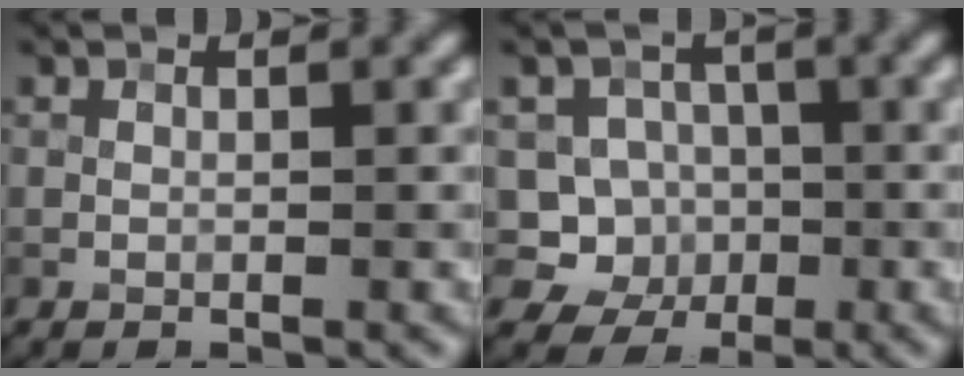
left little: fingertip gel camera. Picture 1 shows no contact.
{"total": 5.4, "force": [-1.4, 4.9, 1.7], "torque": [-0.005, 0.017, -0.055]}